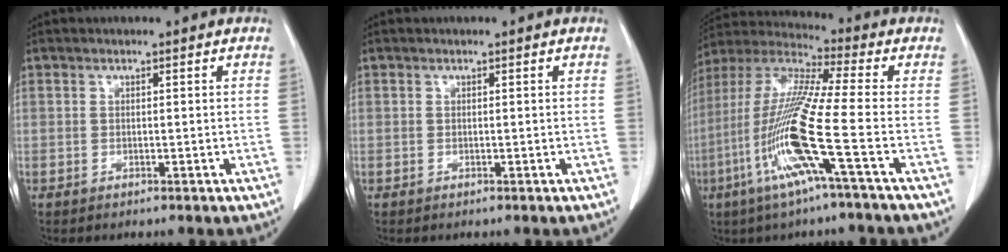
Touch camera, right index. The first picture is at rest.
{"total": 0.0}
{"total": 15.7, "force": [-5.4, -1.0, 14.7], "torque": [-0.309, -0.015, -0.116]}